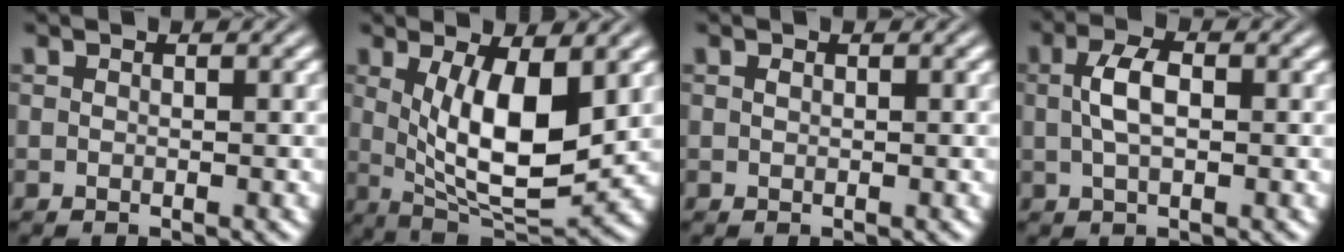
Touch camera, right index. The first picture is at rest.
{"total": 9.9, "force": [0.9, 4.6, 8.8], "torque": [-0.143, -0.037, 0.039]}
{"total": 0.6, "force": [0.1, -0.6, 0.0], "torque": [0.001, -0.004, 0.006]}
{"total": 2.4, "force": [0.2, 0.2, 2.4], "torque": [-0.041, 0.003, 0.008]}